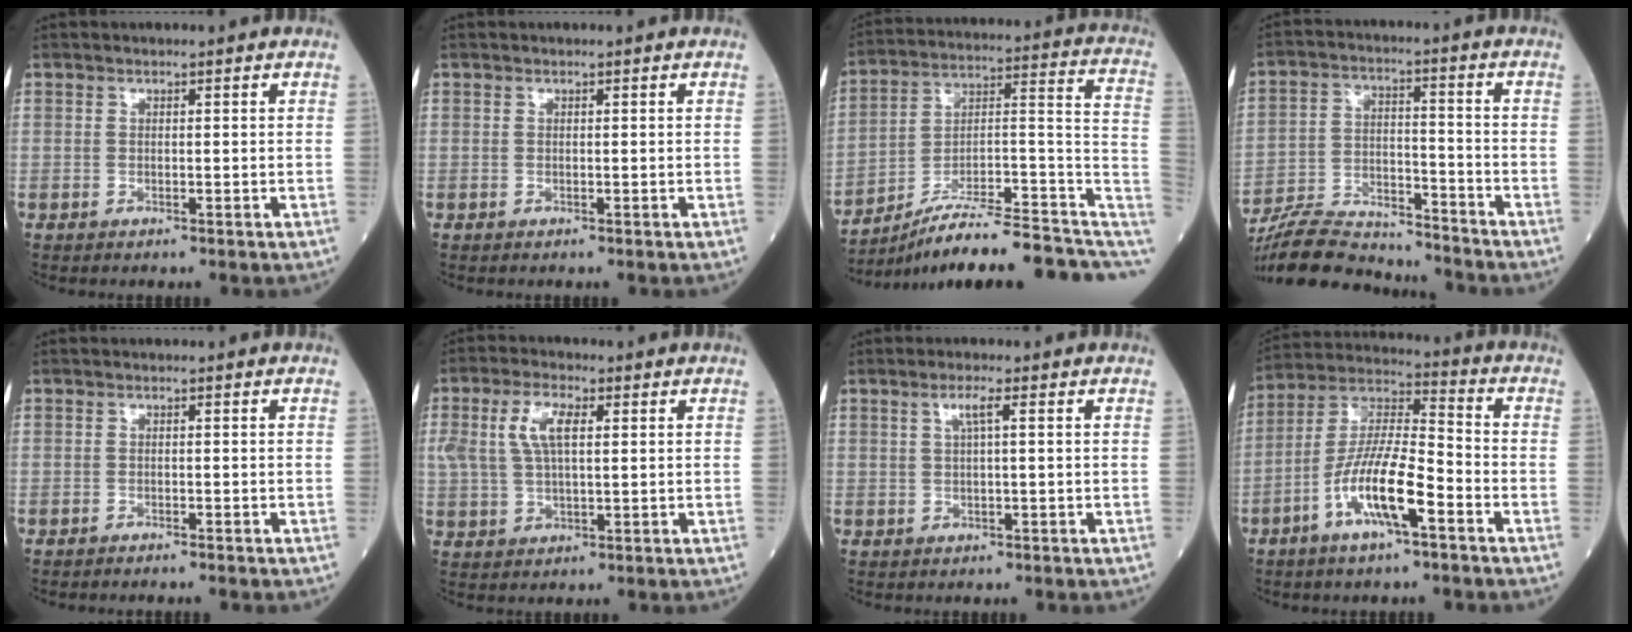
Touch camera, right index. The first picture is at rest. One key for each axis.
{"total": 0.0}
{"total": 19.9, "fx": -15.9, "fy": 3.3, "fz": 11.4, "tx": -0.113, "ty": 0.051, "tz": -0.242}
{"total": 15.8, "fx": -15.1, "fy": 2.7, "fz": 3.8, "tx": -0.069, "ty": 0.014, "tz": -0.250}
{"total": 2.1, "fx": -2.0, "fy": 0.0, "fz": 0.8, "tx": -0.013, "ty": 0.000, "tz": -0.025}
{"total": 6.6, "fx": 1.9, "fy": 2.5, "fz": 5.8, "tx": -0.131, "ty": 0.014, "tz": 0.041}
{"total": 2.2, "fx": 0.7, "fy": -0.1, "fz": 2.1, "tx": -0.044, "ty": 0.006, "tz": 0.014}
{"total": 12.5, "fx": -5.3, "fy": 2.2, "fz": 11.1, "tx": -0.214, "ty": 0.002, "tz": -0.103}